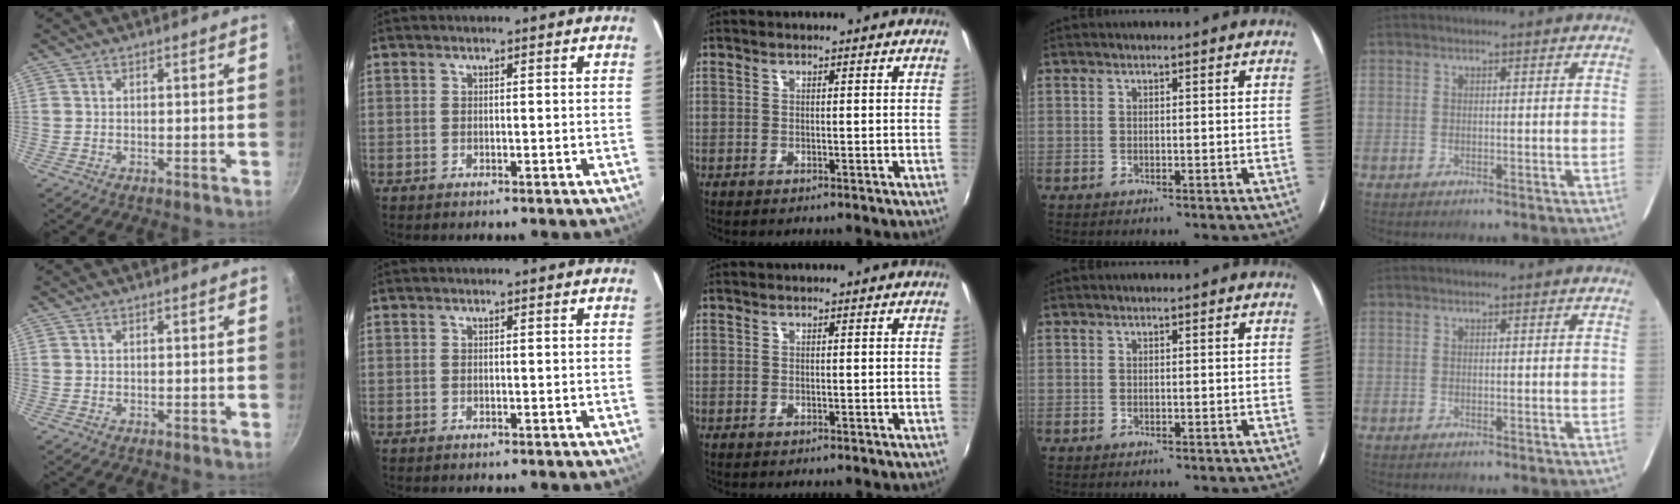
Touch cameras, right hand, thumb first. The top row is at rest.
{}